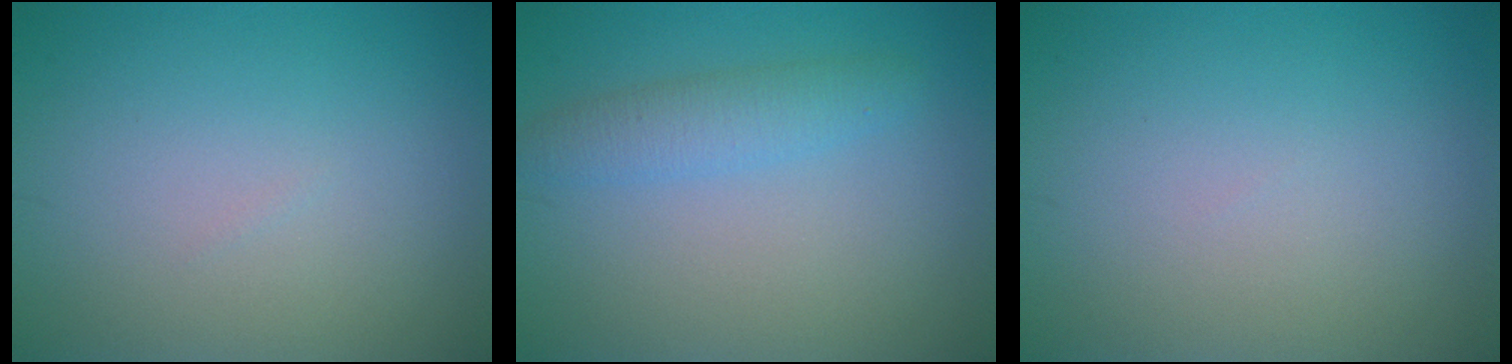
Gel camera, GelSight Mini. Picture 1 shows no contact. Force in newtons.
{"total": 2.4, "press": 2.4, "slide": 0.1}
{"total": 0.0}